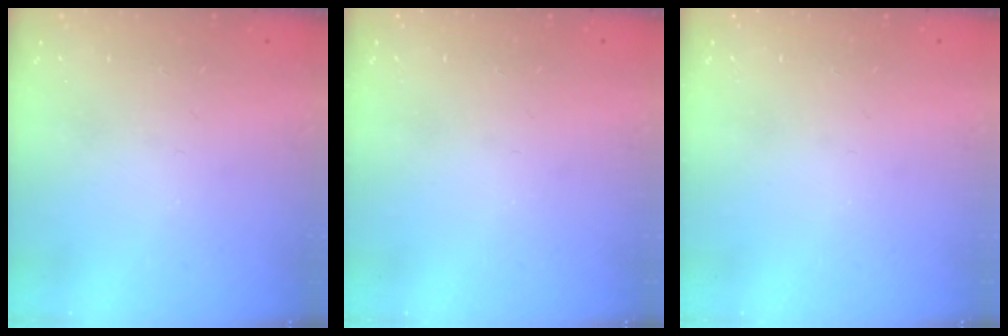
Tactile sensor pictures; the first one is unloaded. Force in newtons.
{"total": 0.0}
{"total": 0.0}